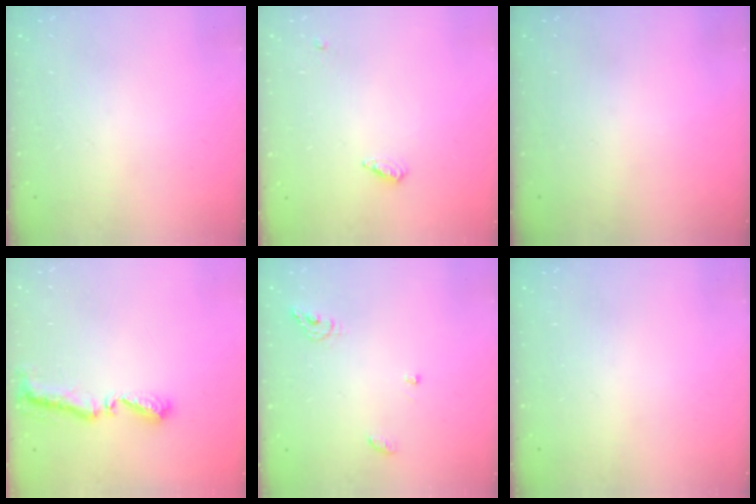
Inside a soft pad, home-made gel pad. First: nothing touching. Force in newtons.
{"total": 4.2, "press": 4.2, "slide": 0.5}
{"total": 0.0}
{"total": 8.1, "press": 8.1, "slide": 0.5}
{"total": 6.8, "press": 6.8, "slide": 0.5}
{"total": 0.0}